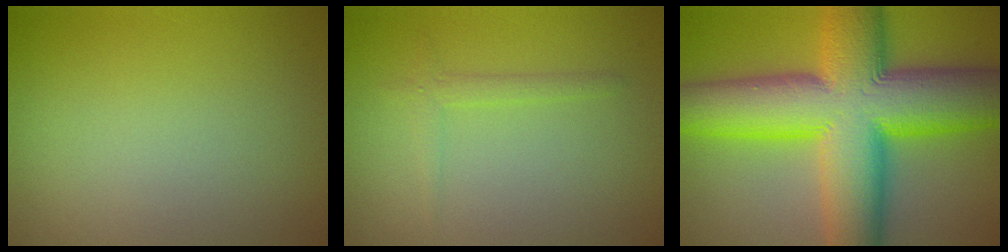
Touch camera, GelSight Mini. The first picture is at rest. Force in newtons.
{"total": 1.3, "press": 1.3, "slide": 0.1}
{"total": 16.5, "press": 16.5, "slide": 0.2}